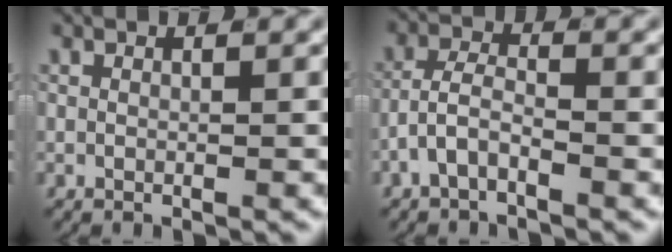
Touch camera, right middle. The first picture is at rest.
{"total": 3.0, "force": [-1.6, 1.4, 2.1], "torque": [-0.038, -0.005, -0.031]}